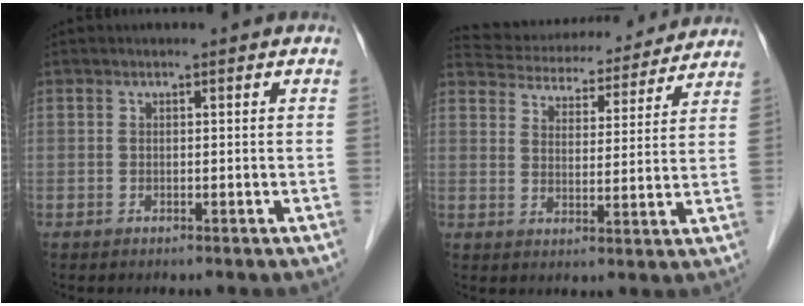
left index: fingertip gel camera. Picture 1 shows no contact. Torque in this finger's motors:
{"motor_torque": [-0.41, -0.52, -0.03, -0.02]}